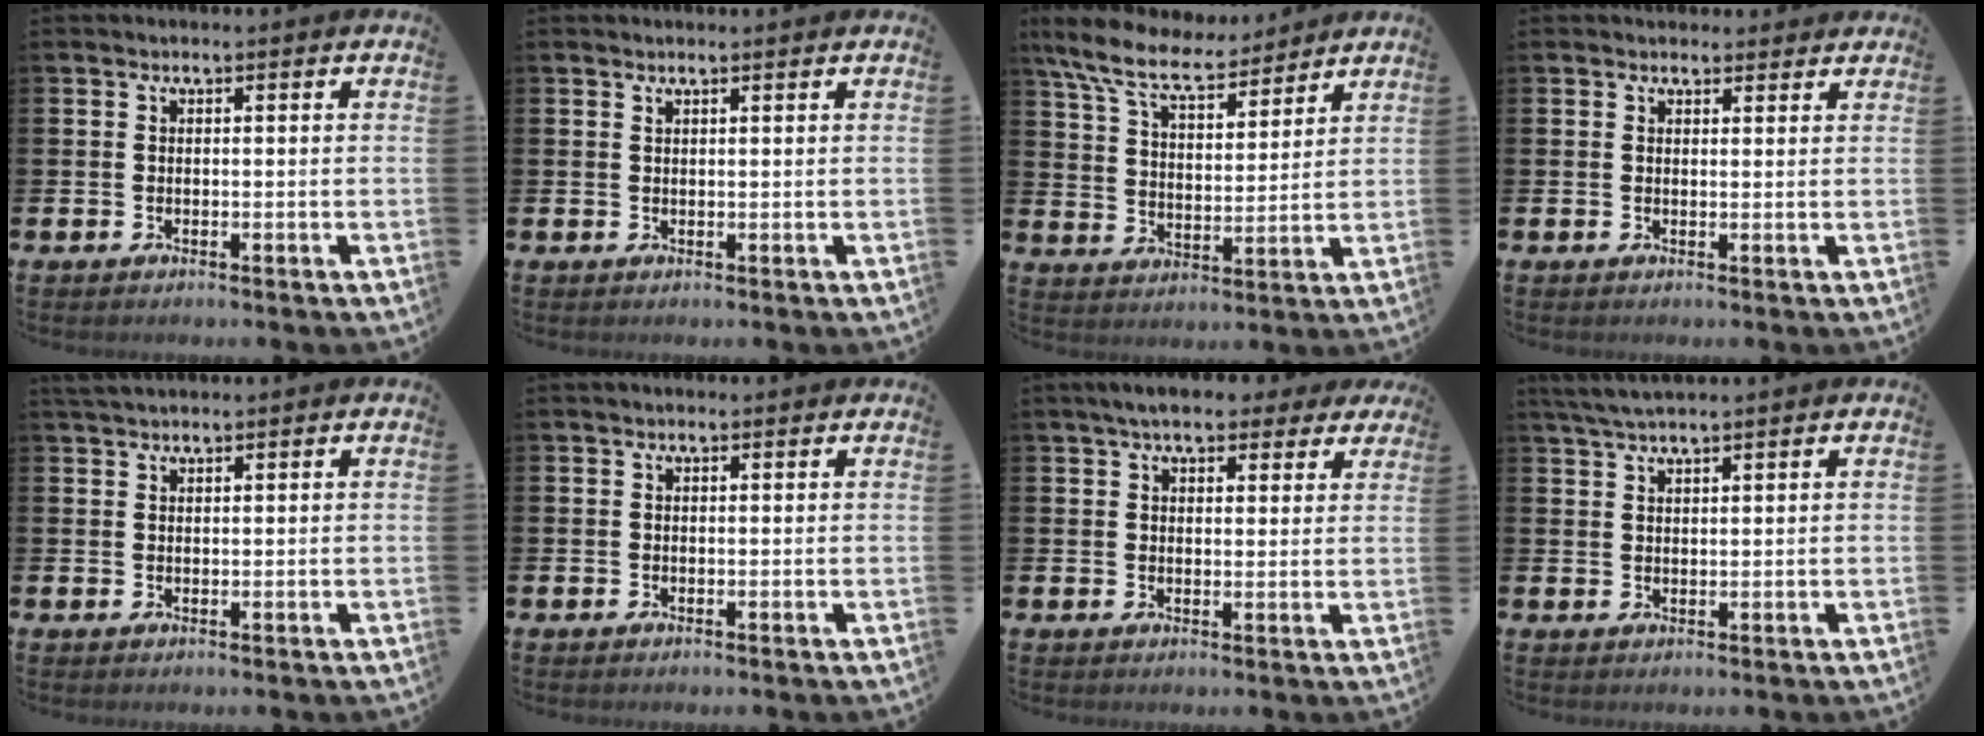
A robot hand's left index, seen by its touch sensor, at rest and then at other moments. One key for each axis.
{"total": 0.9, "fx": 0.9, "fy": 0.0, "fz": 0.2, "tx": 0.006, "ty": -0.005, "tz": 0.014}
{"total": 9.5, "fx": 8.3, "fy": 2.5, "fz": 3.7, "tx": -0.108, "ty": -0.040, "tz": 0.151}
{"total": 1.8, "fx": 1.7, "fy": 0.7, "fz": -0.1, "tx": 0.012, "ty": -0.004, "tz": 0.030}
{"total": 1.7, "fx": 1.6, "fy": 0.3, "fz": 0.5, "tx": -0.011, "ty": 0.002, "tz": 0.029}
{"total": 0.5, "fx": 0.4, "fy": 0.1, "fz": 0.3, "tx": 0.005, "ty": -0.002, "tz": 0.005}
{"total": 6.1, "fx": 5.1, "fy": 2.1, "fz": 2.5, "tx": -0.042, "ty": -0.012, "tz": 0.089}
{"total": 2.9, "fx": 2.7, "fy": 0.2, "fz": 1.2, "tx": -0.036, "ty": -0.001, "tz": 0.051}